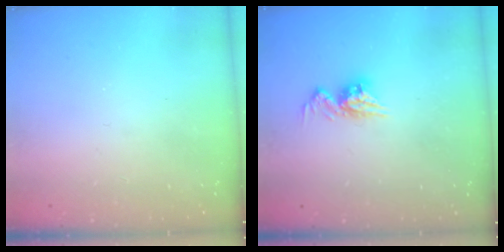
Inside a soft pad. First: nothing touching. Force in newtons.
{"total": 9.4, "press": 9.4, "slide": 0.9}